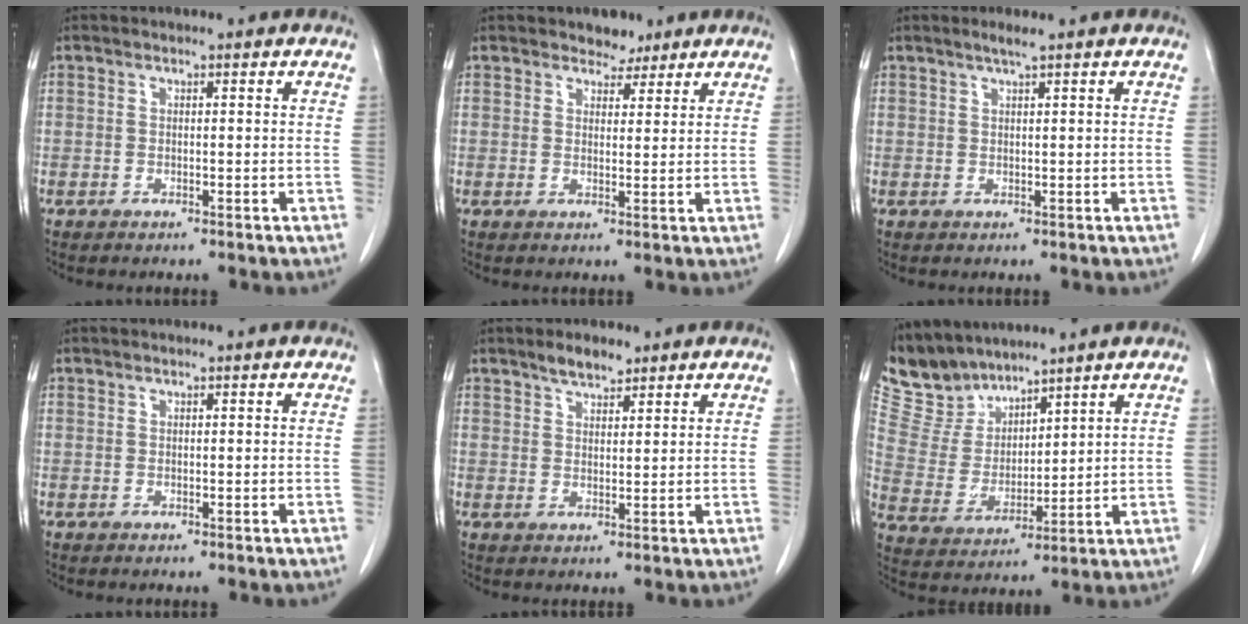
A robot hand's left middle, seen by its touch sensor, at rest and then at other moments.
{"total": 3.0, "force": [2.5, 1.5, 0.5], "torque": [-0.005, -0.002, 0.038]}
{"total": 1.4, "force": [1.0, -0.4, 0.9], "torque": [-0.021, -0.002, 0.023]}
{"total": 0.0}
{"total": 3.3, "force": [2.8, 1.1, 1.5], "torque": [-0.030, 0.002, 0.048]}
{"total": 8.2, "force": [7.7, 2.6, 0.4], "torque": [-0.025, 0.008, 0.176]}